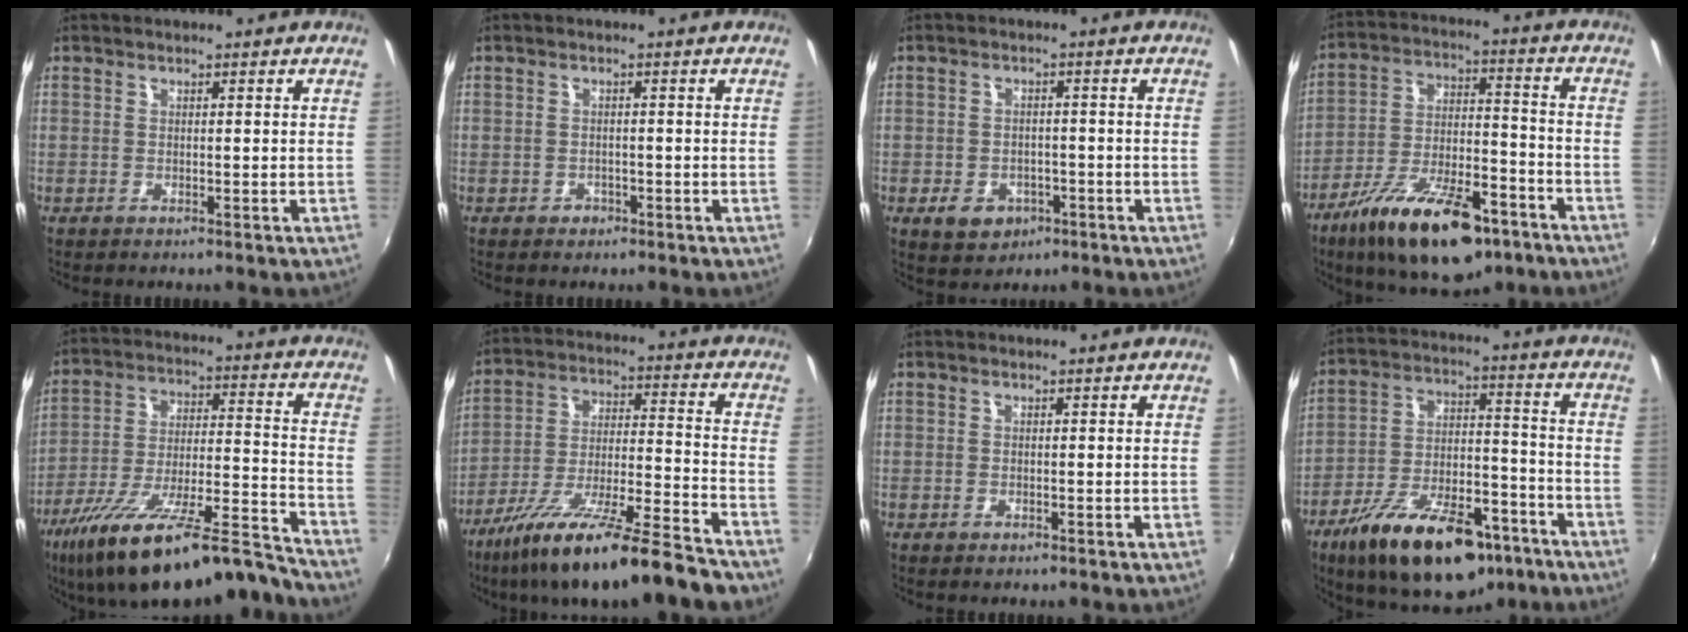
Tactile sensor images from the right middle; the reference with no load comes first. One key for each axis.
{"total": 1.6, "fx": -0.9, "fy": 1.3, "fz": 0.2, "tx": -0.006, "ty": -0.001, "tz": -0.012}
{"total": 6.2, "fx": -3.0, "fy": 4.7, "fz": 2.7, "tx": -0.071, "ty": -0.002, "tz": -0.037}
{"total": 19.9, "fx": -12.7, "fy": 7.7, "fz": 13.3, "tx": -0.237, "ty": -0.021, "tz": -0.201}
{"total": 23.5, "fx": -19.4, "fy": 3.6, "fz": 12.8, "tx": -0.224, "ty": -0.037, "tz": -0.308}
{"total": 21.7, "fx": -16.9, "fy": 2.5, "fz": 13.4, "tx": -0.240, "ty": -0.044, "tz": -0.271}
{"total": 0.0}
{"total": 22.3, "fx": -14.2, "fy": 9.7, "fz": 14.2, "tx": -0.247, "ty": -0.012, "tz": -0.215}